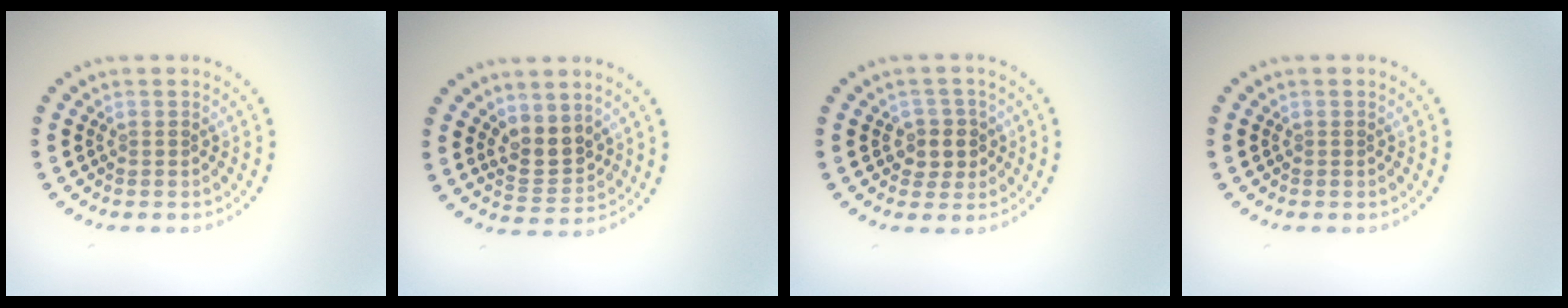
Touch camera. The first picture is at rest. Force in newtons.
{"total": 3.0, "press": 2.7, "slide": 1.2}
{"total": 2.3, "press": 2.0, "slide": 1.0}
{"total": 0.0}